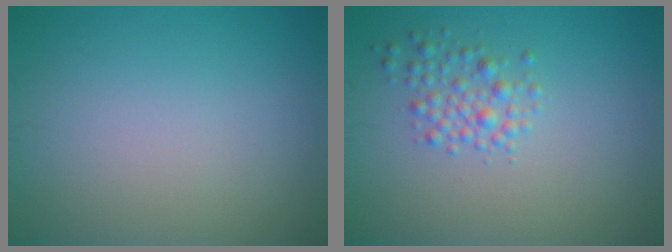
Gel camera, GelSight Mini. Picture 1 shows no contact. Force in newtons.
{"total": 2.3, "press": 2.3, "slide": 0.1}